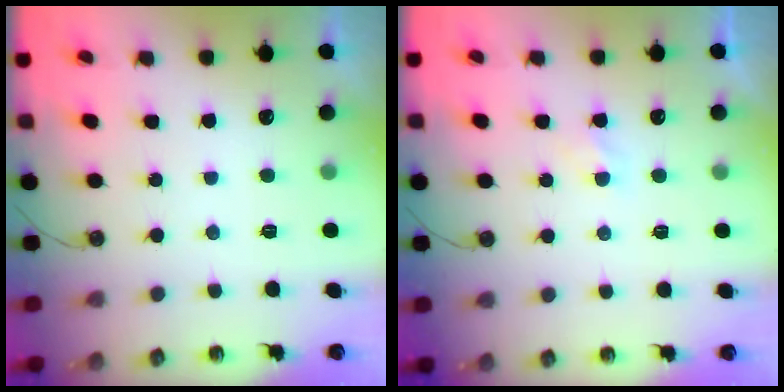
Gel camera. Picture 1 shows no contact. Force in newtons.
{"total": 2.1, "press": 2.1, "slide": 0.4}